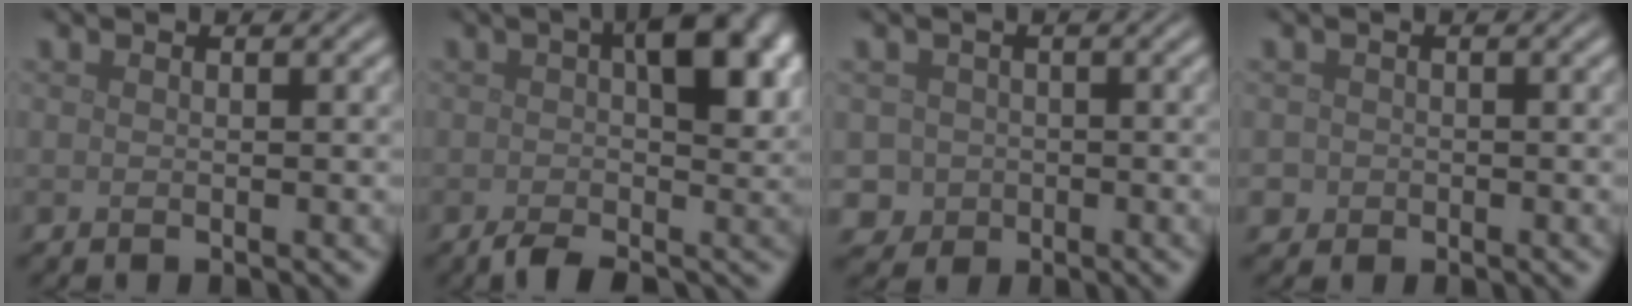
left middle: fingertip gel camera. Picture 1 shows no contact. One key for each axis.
{"total": 8.3, "fx": -0.4, "fy": 3.8, "fz": 7.4, "tx": -0.109, "ty": 0.008, "tz": -0.018}
{"total": 2.6, "fx": -0.9, "fy": 2.5, "fz": 0.0, "tx": 0.019, "ty": 0.000, "tz": -0.011}
{"total": 1.1, "fx": -0.3, "fy": 1.1, "fz": -0.1, "tx": 0.008, "ty": 0.000, "tz": -0.006}